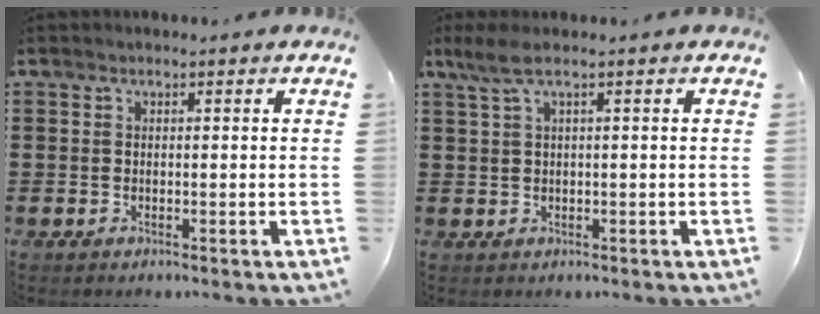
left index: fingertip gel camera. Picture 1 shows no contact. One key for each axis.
{"total": 2.4, "fx": 0.7, "fy": 0.1, "fz": 2.3, "tx": -0.054, "ty": -0.004, "tz": 0.010}